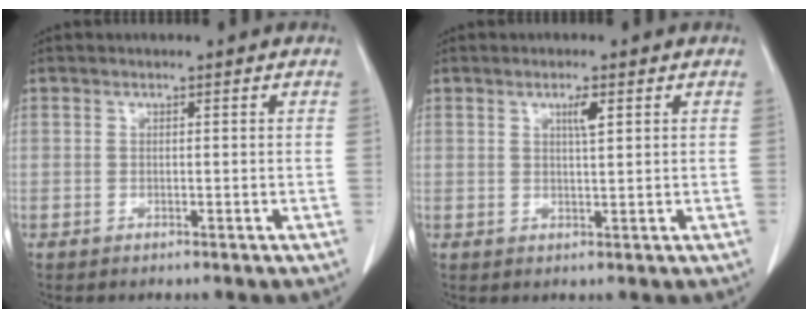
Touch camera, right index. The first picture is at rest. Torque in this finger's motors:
{"motor_torque": [0.14, 0.10, 0.03, 0.02]}